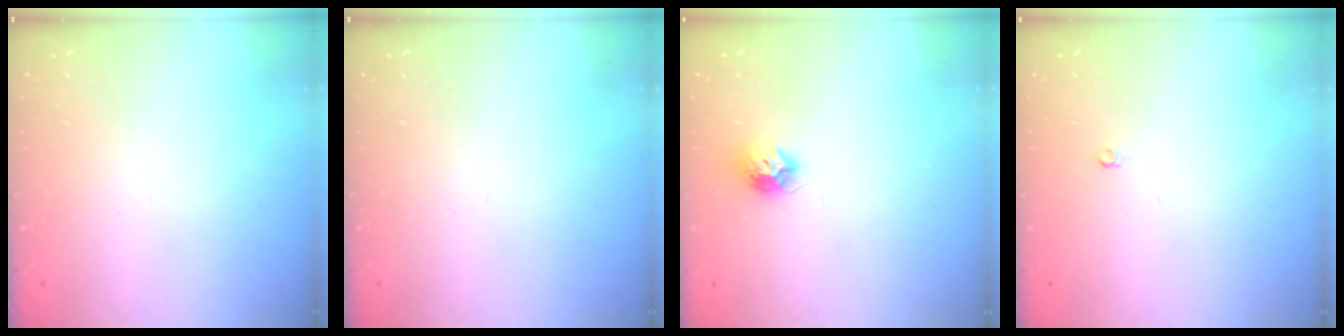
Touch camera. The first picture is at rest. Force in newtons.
{"total": 0.0}
{"total": 8.0, "press": 8.0, "slide": 0.5}
{"total": 3.6, "press": 3.6, "slide": 0.6}